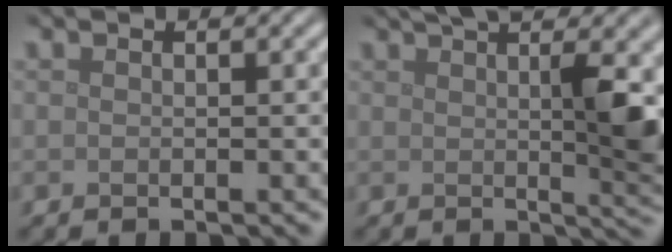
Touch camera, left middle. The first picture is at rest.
{"total": 7.2, "force": [2.5, 1.8, 6.5], "torque": [-0.075, 0.003, 0.040]}